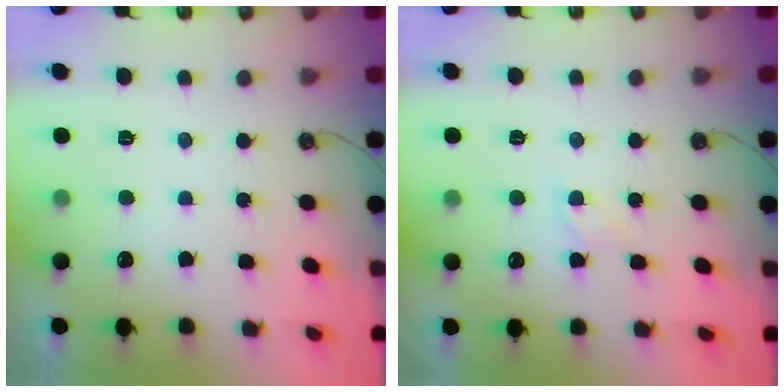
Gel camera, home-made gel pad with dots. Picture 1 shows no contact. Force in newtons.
{"total": 3.0, "press": 3.0, "slide": 0.4}